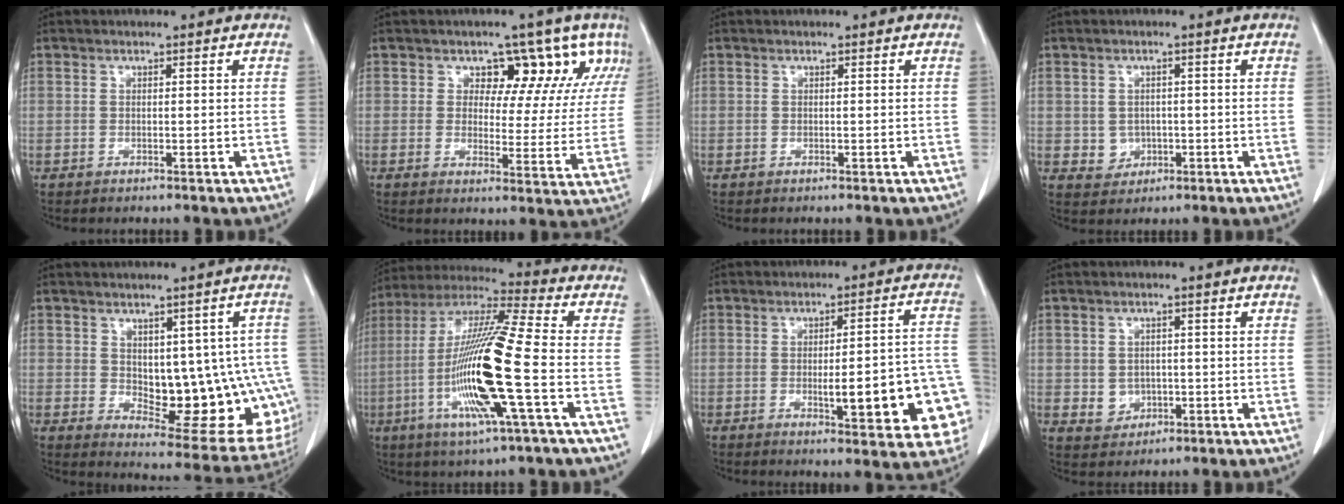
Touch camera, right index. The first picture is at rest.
{"total": 11.1, "force": [6.4, 7.0, 5.8], "torque": [-0.047, 0.006, 0.063]}
{"total": 0.0}
{"total": 3.3, "force": [-0.4, 3.2, 0.8], "torque": [-0.003, 0.005, 0.003]}
{"total": 16.0, "force": [-1.0, 7.8, 13.9], "torque": [-0.130, 0.007, 0.012]}
{"total": 18.3, "force": [-4.4, 0.2, 17.8], "torque": [-0.365, -0.012, -0.092]}
{"total": 14.8, "force": [-4.1, 2.9, 14.0], "torque": [-0.110, 0.030, -0.039]}
{"total": 3.6, "force": [-0.4, 3.4, 1.1], "torque": [-0.010, 0.003, 0.005]}